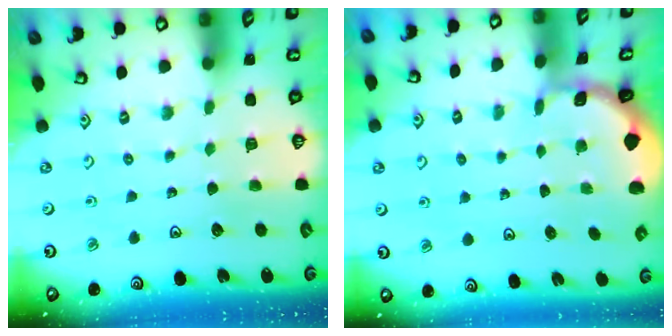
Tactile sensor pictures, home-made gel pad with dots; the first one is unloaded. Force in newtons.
{"total": 1.1, "press": 1.1, "slide": 0.1}